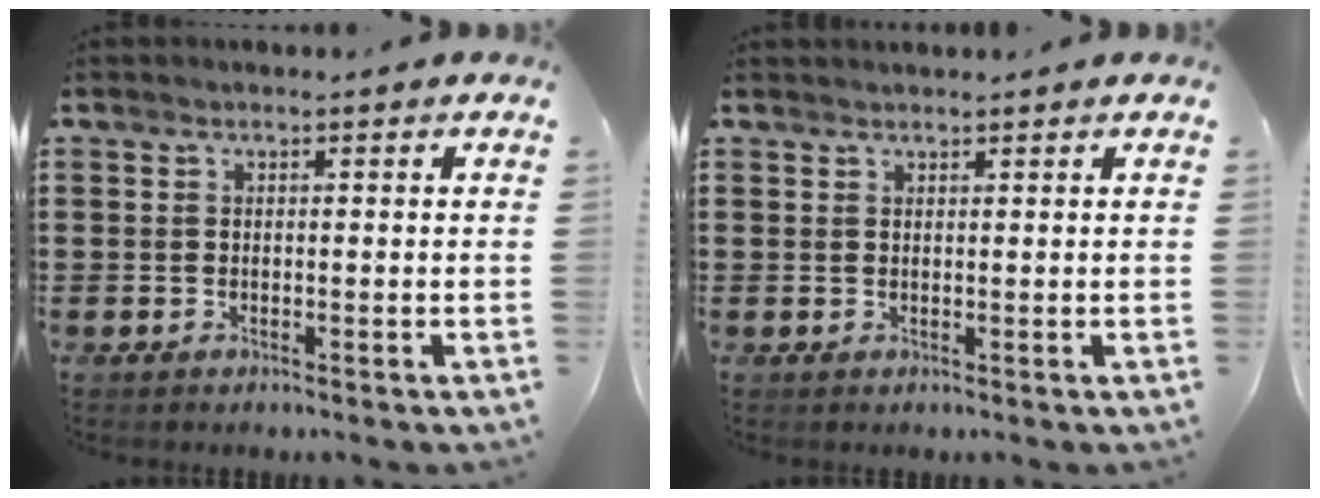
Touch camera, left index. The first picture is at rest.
{"total": 0.8, "force": [0.8, 0.0, 0.1], "torque": [-0.003, -0.002, 0.016]}